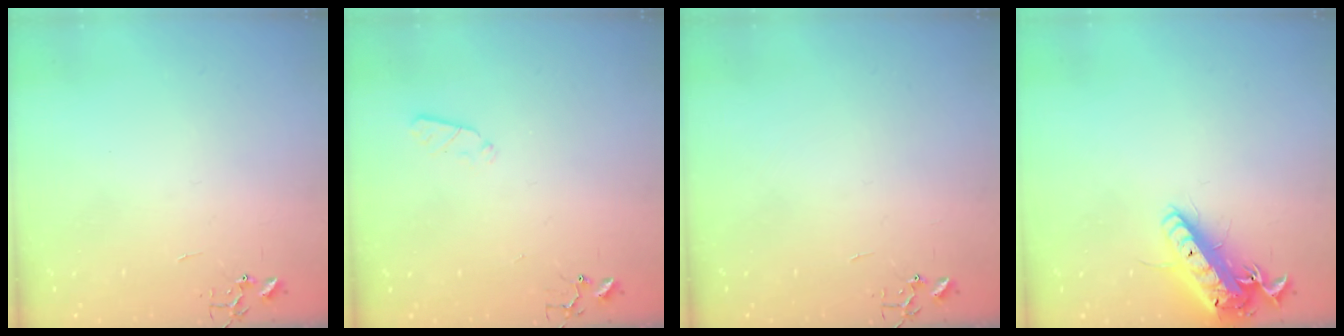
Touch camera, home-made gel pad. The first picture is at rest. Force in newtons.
{"total": 3.5, "press": 3.4, "slide": 0.5}
{"total": 0.0}
{"total": 16.1, "press": 15.8, "slide": 3.2}